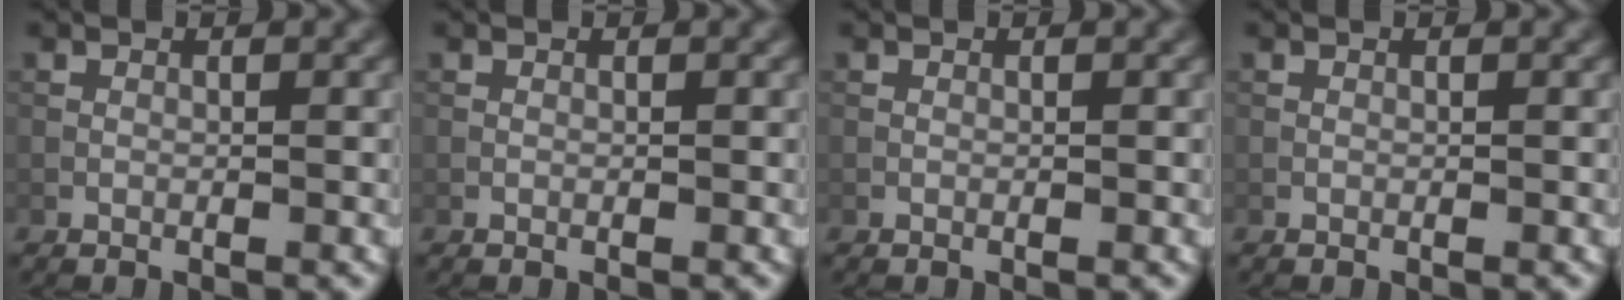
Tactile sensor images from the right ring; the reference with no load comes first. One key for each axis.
{"total": 0.0}
{"total": 0.0}
{"total": 0.0}